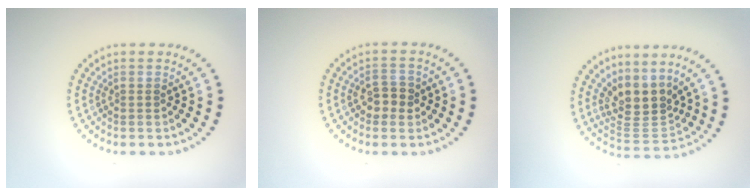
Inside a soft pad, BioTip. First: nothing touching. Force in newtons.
{"total": 2.2, "press": 2.2, "slide": 0.3}
{"total": 3.9, "press": 3.0, "slide": 2.6}